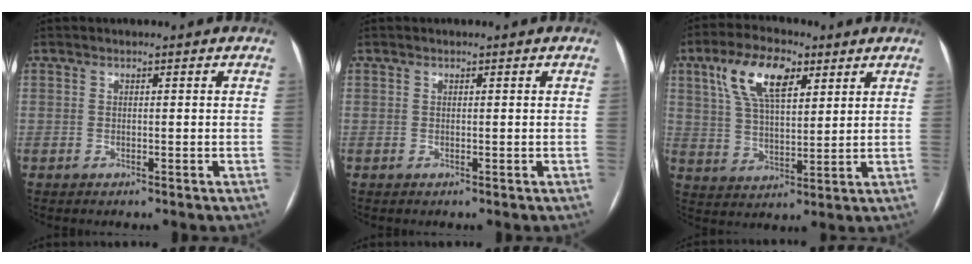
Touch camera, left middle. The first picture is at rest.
{"total": 0.0}
{"total": 11.1, "force": [5.4, 4.6, 8.6], "torque": [-0.172, 0.022, 0.102]}